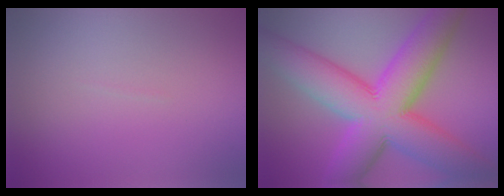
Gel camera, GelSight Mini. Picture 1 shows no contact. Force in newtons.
{"total": 13.5, "press": 13.5, "slide": 0.2}